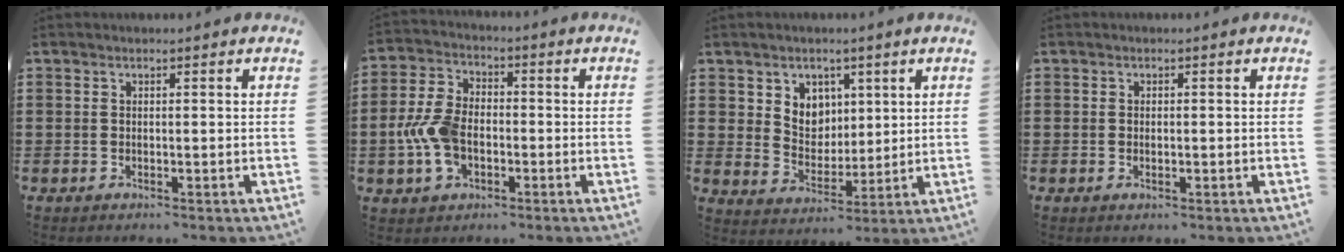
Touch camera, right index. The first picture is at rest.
{"total": 8.0, "force": [-1.7, 5.2, 5.8], "torque": [-0.152, 0.000, -0.040]}
{"total": 5.6, "force": [2.8, 4.7, 0.7], "torque": [-0.034, 0.003, 0.050]}
{"total": 0.9, "force": [-0.1, 0.4, 0.8], "torque": [-0.015, 0.000, -0.002]}